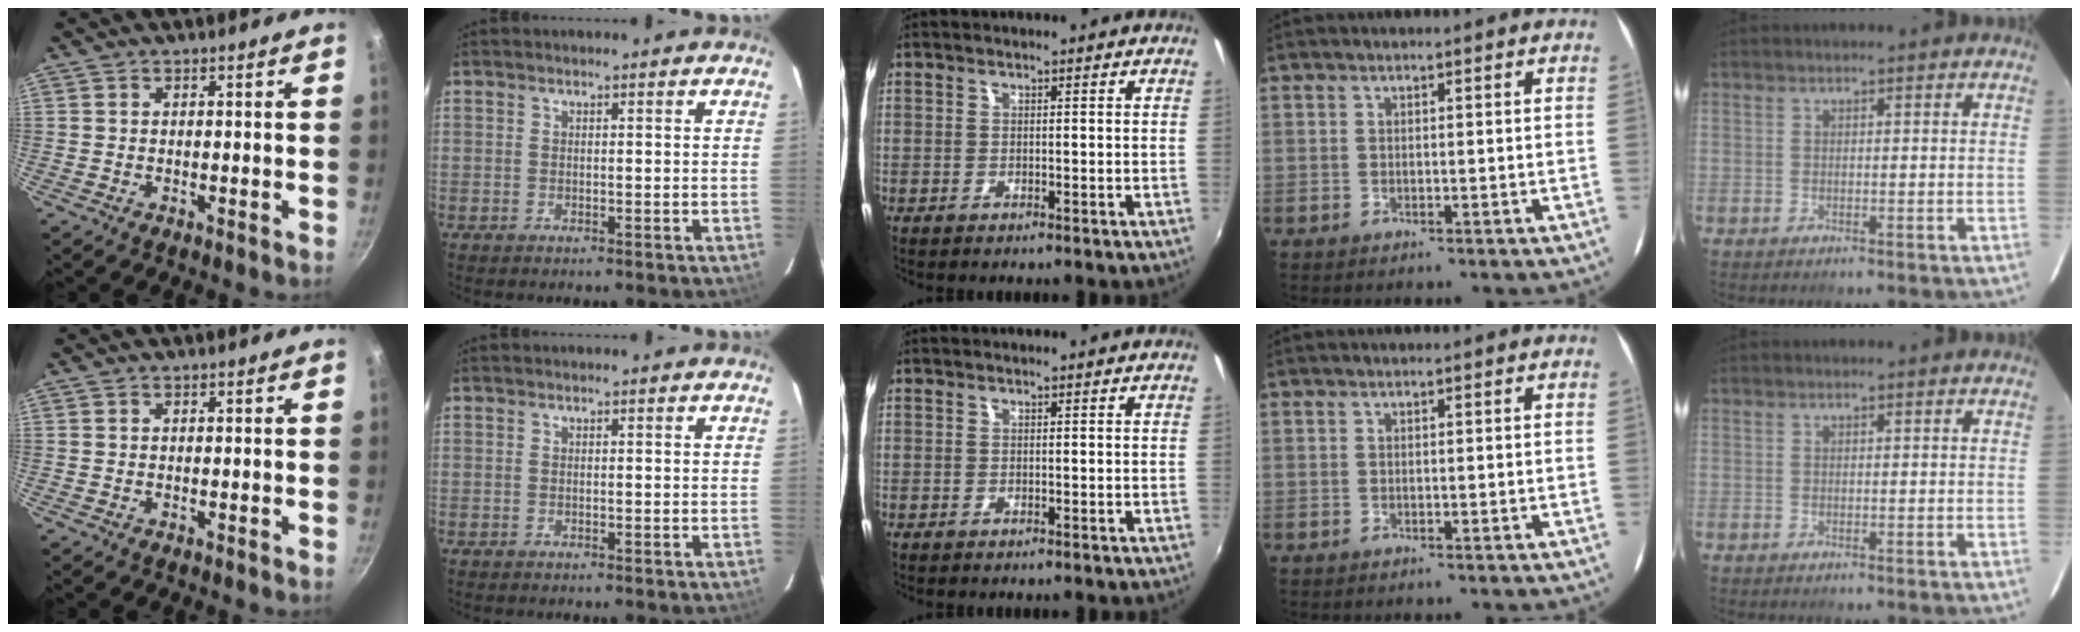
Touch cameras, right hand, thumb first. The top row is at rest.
{}